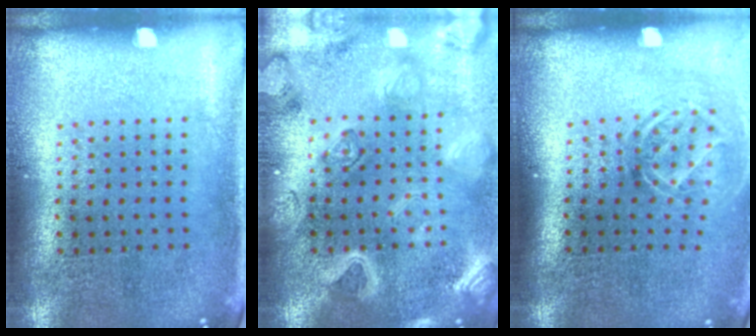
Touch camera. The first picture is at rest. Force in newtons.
{"total": 3.4, "press": 3.1, "slide": 1.3}
{"total": 1.8, "press": 1.3, "slide": 1.3}